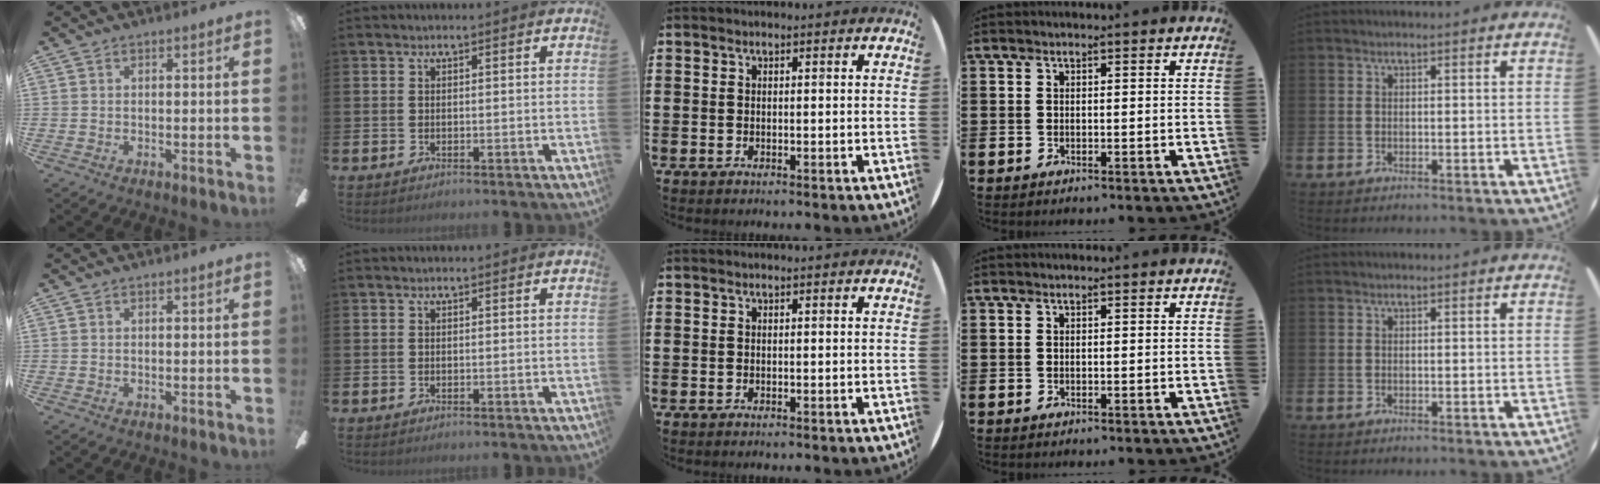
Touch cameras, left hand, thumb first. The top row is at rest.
{}